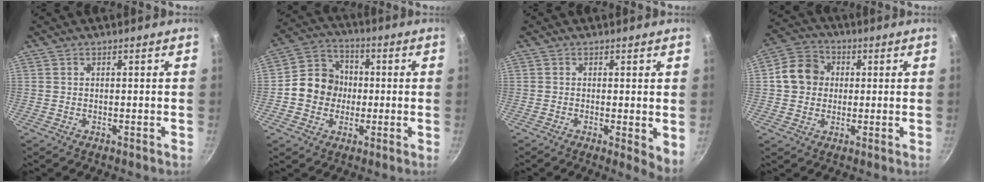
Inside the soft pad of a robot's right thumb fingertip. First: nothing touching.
{"total": 10.5, "force": [-0.8, 9.4, 4.6], "torque": [-0.042, 0.021, -0.033]}
{"total": 4.3, "force": [-0.3, 1.3, 4.1], "torque": [-0.051, -0.014, -0.005]}
{"total": 8.9, "force": [0.9, 7.8, 4.1], "torque": [-0.043, 0.013, -0.001]}